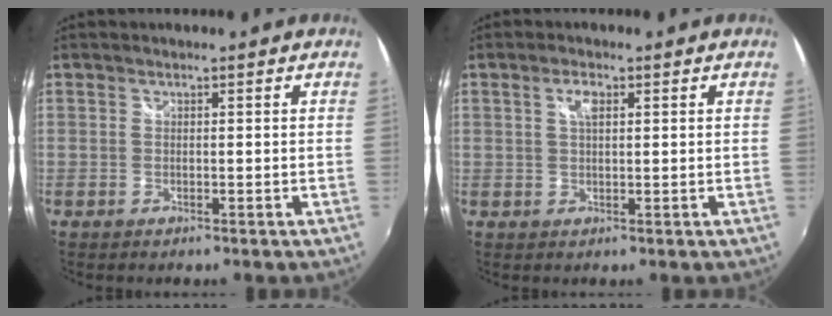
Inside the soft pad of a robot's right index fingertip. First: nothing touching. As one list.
[{"total": 2.6, "force": [0.9, 1.0, 2.2], "torque": [-0.041, 0.005, 0.015]}]